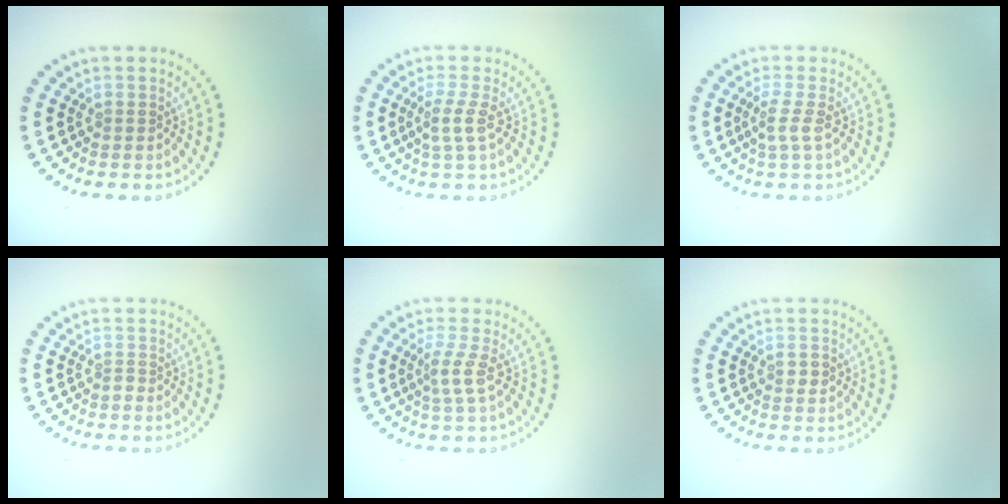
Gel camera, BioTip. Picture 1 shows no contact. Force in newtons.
{"total": 2.2, "press": 1.6, "slide": 1.5}
{"total": 1.7, "press": 1.3, "slide": 1.1}
{"total": 0.7, "press": 0.5, "slide": 0.5}
{"total": 2.3, "press": 1.6, "slide": 1.6}
{"total": 1.0, "press": 1.0, "slide": 0.2}